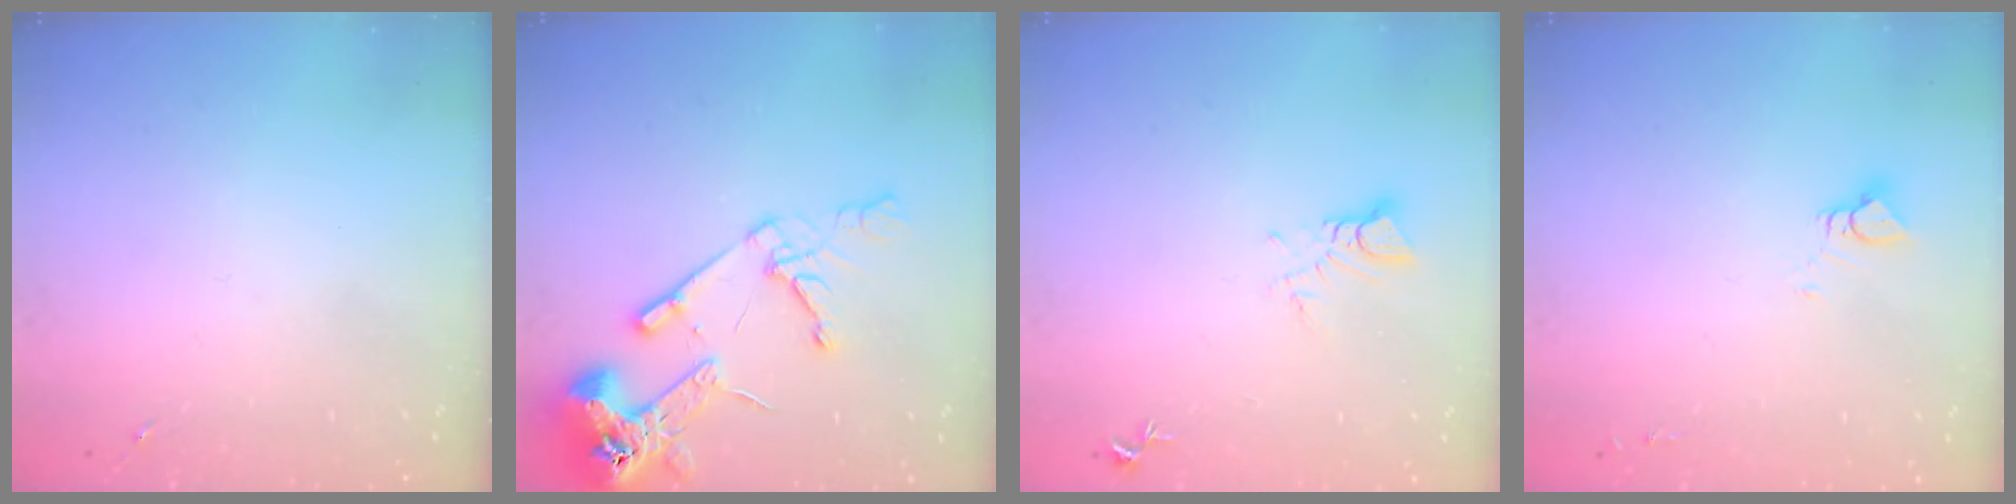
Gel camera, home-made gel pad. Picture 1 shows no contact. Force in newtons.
{"total": 16.6, "press": 16.5, "slide": 2.0}
{"total": 3.6, "press": 3.6, "slide": 0.2}
{"total": 4.0, "press": 4.0, "slide": 0.3}